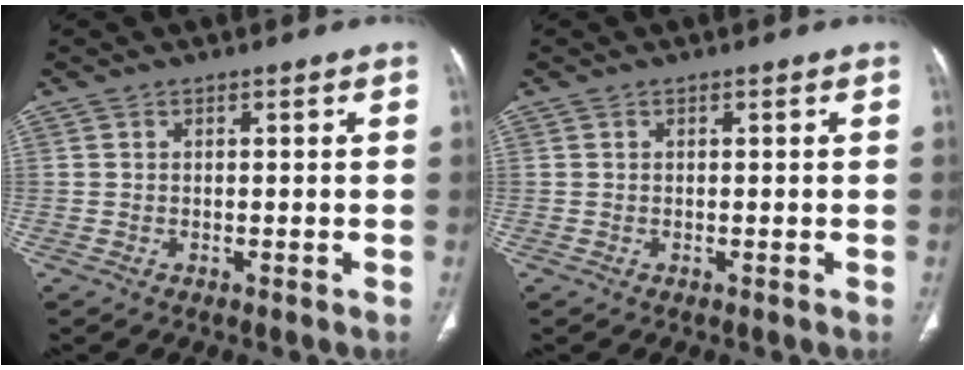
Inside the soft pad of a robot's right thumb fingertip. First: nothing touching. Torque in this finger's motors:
{"motor_torque": [0.00, 0.00, 0.00, 0.00, 0.00]}